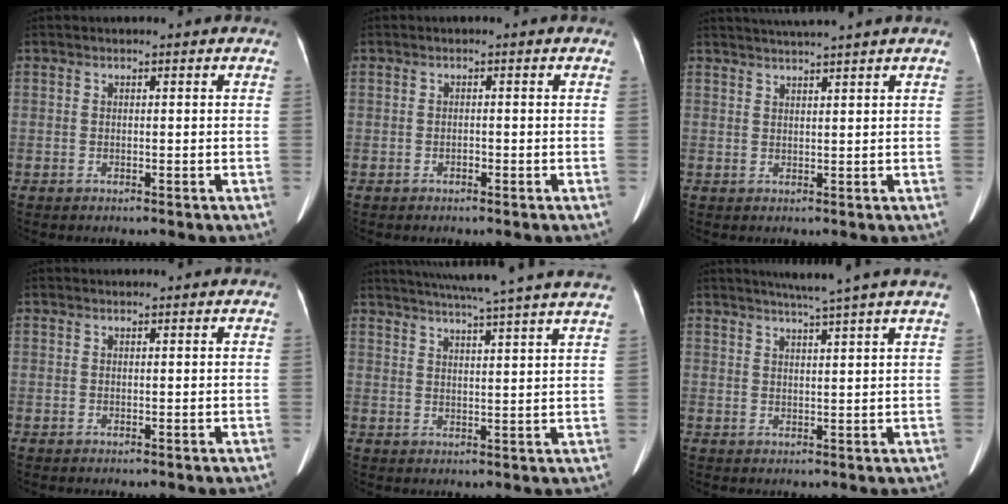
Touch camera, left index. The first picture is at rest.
{"total": 0.6, "force": [-0.4, 0.2, 0.3], "torque": [-0.008, -0.001, -0.007]}
{"total": 5.1, "force": [4.5, -1.5, 2.1], "torque": [-0.029, 0.015, 0.069]}
{"total": 0.8, "force": [0.8, 0.1, 0.1], "torque": [-0.010, 0.009, 0.011]}
{"total": 18.9, "force": [16.6, -1.4, 9.0], "torque": [-0.150, -0.012, 0.211]}
{"total": 7.0, "force": [5.7, -1.7, 3.7], "torque": [-0.052, 0.006, 0.071]}